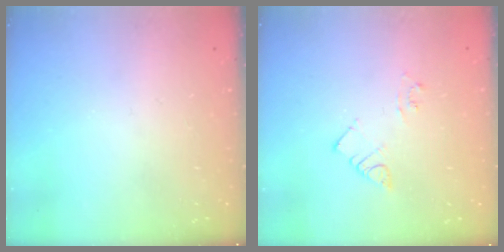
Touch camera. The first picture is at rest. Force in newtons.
{"total": 5.0, "press": 4.9, "slide": 0.7}